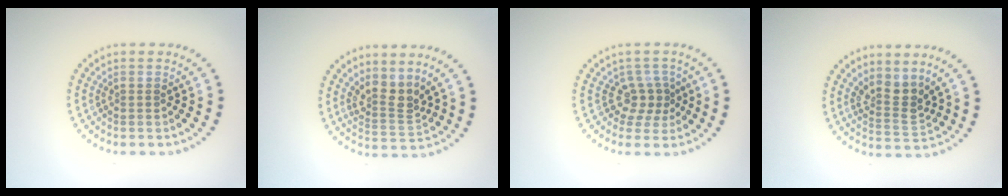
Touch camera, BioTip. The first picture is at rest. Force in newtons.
{"total": 2.8, "press": 2.1, "slide": 1.9}
{"total": 2.4, "press": 1.7, "slide": 1.7}
{"total": 2.8, "press": 2.1, "slide": 1.8}